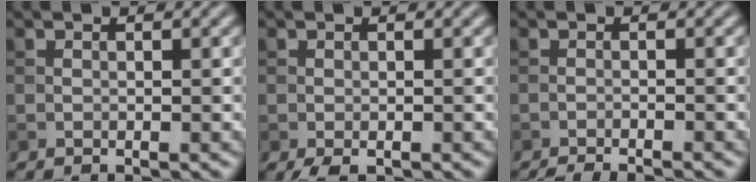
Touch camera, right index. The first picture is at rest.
{"total": 2.0, "force": [-1.3, 0.6, 1.4], "torque": [-0.028, -0.004, -0.022]}
{"total": 3.7, "force": [-3.2, 0.5, 1.8], "torque": [-0.028, -0.007, -0.054]}